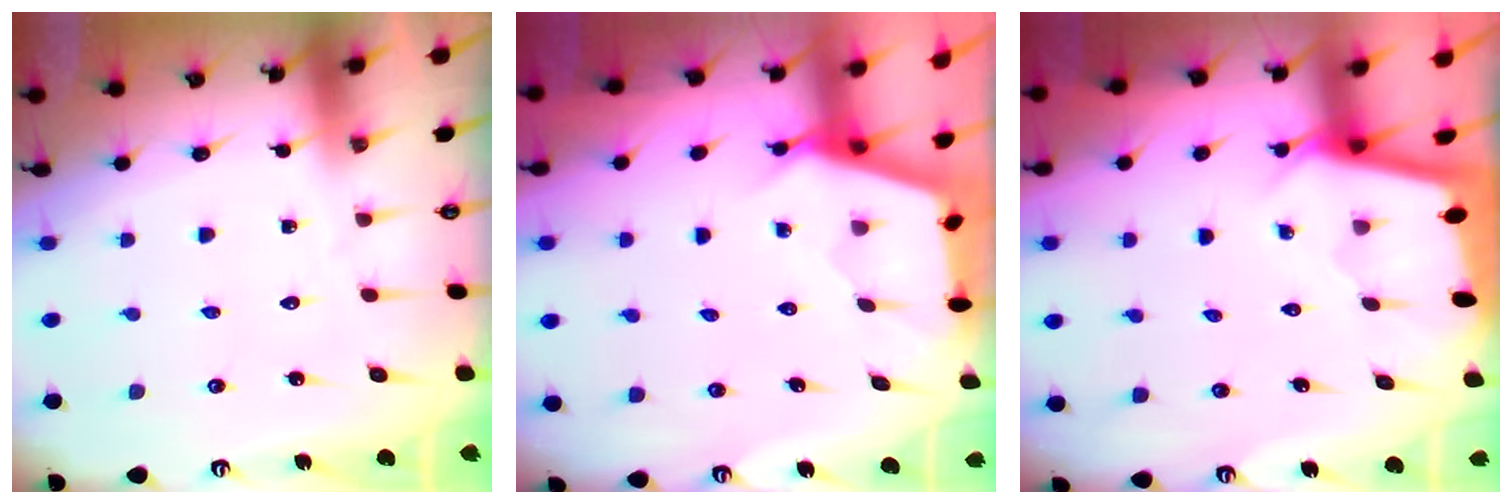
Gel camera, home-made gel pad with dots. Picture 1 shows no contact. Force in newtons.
{"total": 2.7, "press": 2.7, "slide": 0.3}
{"total": 2.4, "press": 2.4, "slide": 0.1}